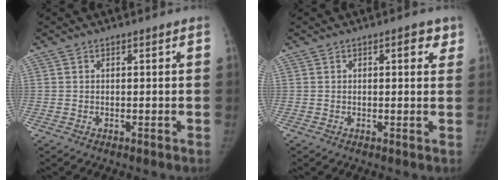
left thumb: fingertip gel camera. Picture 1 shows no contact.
{"total": 2.9, "force": [1.5, 1.3, 2.2], "torque": [-0.012, -0.002, 0.013]}